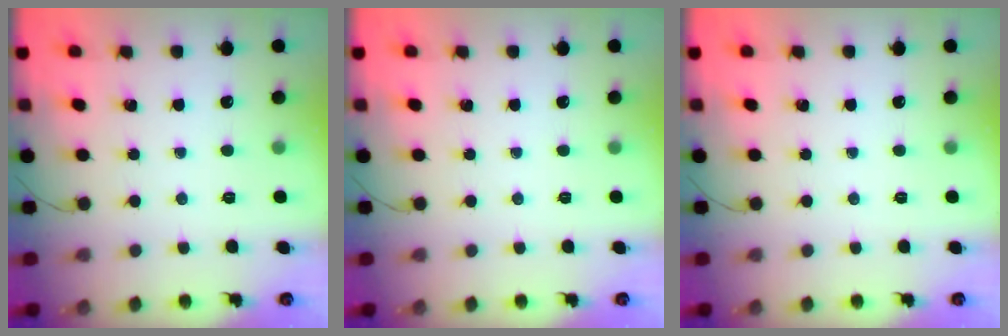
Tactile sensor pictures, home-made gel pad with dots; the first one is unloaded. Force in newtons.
{"total": 0.0}
{"total": 0.0}